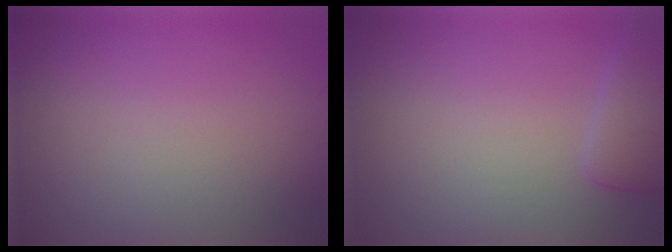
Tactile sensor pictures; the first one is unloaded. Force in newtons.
{"total": 2.6, "press": 2.6, "slide": 0.2}